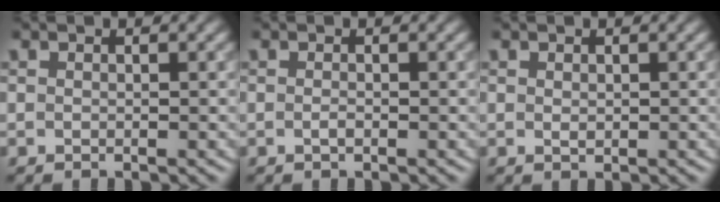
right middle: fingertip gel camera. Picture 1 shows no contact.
{"total": 0.6, "force": [-0.2, 0.2, 0.5], "torque": [-0.011, 0.000, -0.005]}
{"total": 0.6, "force": [0.1, 0.4, 0.4], "torque": [-0.007, -0.001, 0.004]}